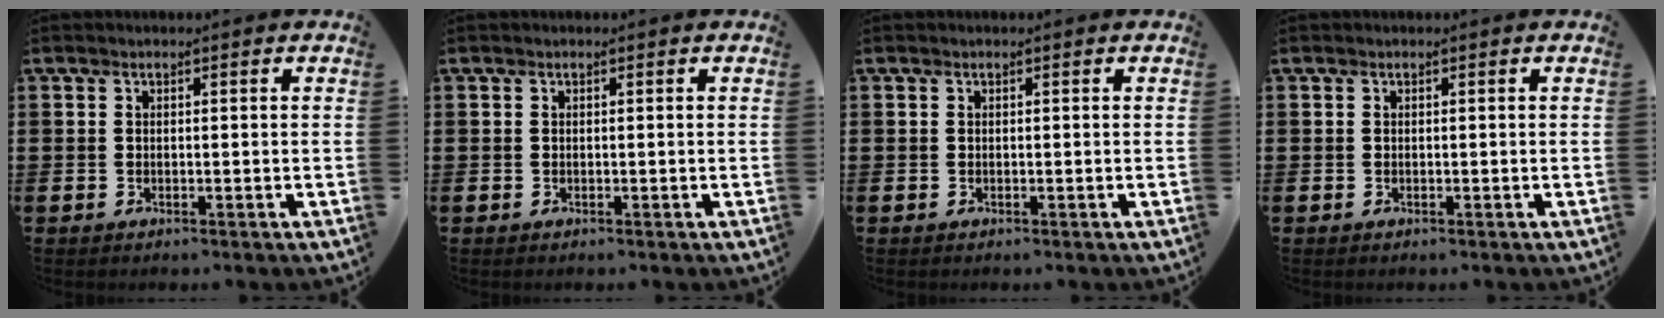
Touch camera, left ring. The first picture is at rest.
{"total": 0.0}
{"total": 0.0}
{"total": 0.0}